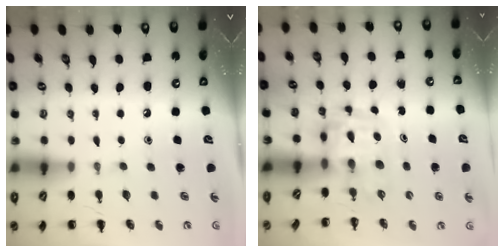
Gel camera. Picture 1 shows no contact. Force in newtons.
{"total": 3.6, "press": 3.5, "slide": 0.6}